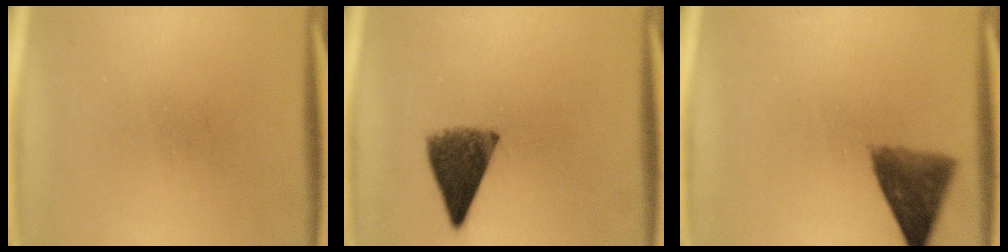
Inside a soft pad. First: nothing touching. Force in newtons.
{"total": 8.1}
{"total": 7.4}